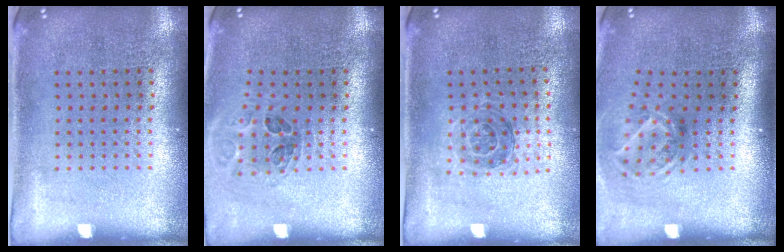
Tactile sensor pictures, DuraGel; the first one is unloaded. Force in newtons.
{"total": 1.0, "press": 0.9, "slide": 0.1}
{"total": 1.0, "press": 1.0, "slide": 0.2}
{"total": 1.9, "press": 1.3, "slide": 1.5}